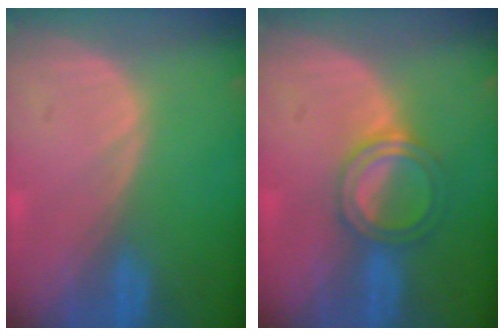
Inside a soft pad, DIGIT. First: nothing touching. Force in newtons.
{"total": 4.9, "press": 4.8, "slide": 1.1}